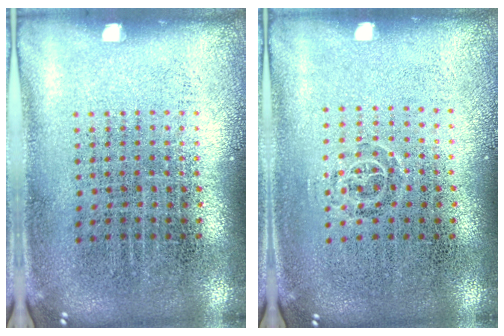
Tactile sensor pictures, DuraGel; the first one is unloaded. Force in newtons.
{"total": 0.7, "press": 0.5, "slide": 0.6}